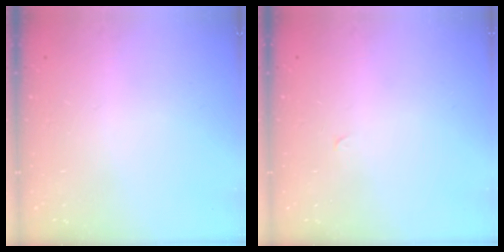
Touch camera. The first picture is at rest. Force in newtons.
{"total": 0.0}